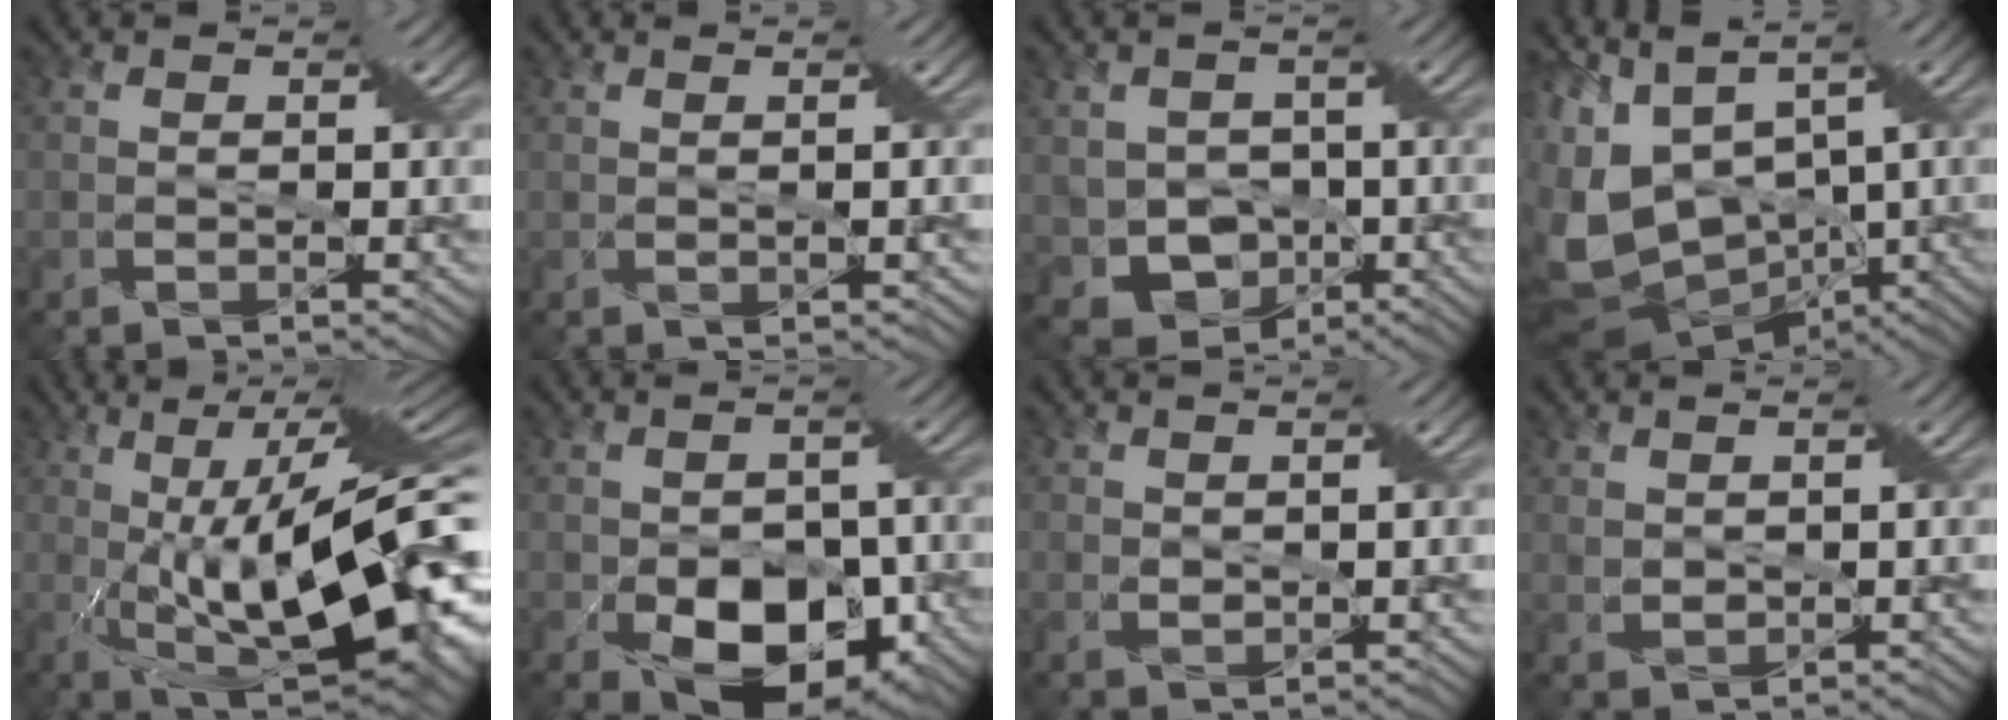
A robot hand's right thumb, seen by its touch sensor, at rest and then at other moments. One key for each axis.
{"total": 1.4, "fx": 0.4, "fy": -0.3, "fz": 1.3, "tx": -0.030, "ty": -0.005, "tz": 0.016}
{"total": 6.5, "fx": -1.2, "fy": 5.6, "fz": 3.0, "tx": -0.071, "ty": -0.028, "tz": -0.025}
{"total": 14.7, "fx": 0.5, "fy": 10.1, "fz": 10.7, "tx": -0.272, "ty": -0.025, "tz": 0.047}
{"total": 17.5, "fx": 0.5, "fy": 3.8, "fz": 17.1, "tx": -0.292, "ty": 0.010, "tz": 0.017}
{"total": 9.5, "fx": -3.4, "fy": 5.6, "fz": 6.9, "tx": -0.117, "ty": -0.033, "tz": -0.036}
{"total": 1.0, "fx": 0.8, "fy": 0.5, "fz": 0.2, "tx": -0.024, "ty": -0.003, "tz": 0.020}
{"total": 1.6, "fx": 1.3, "fy": 0.7, "fz": 0.6, "tx": -0.039, "ty": -0.004, "tz": 0.035}